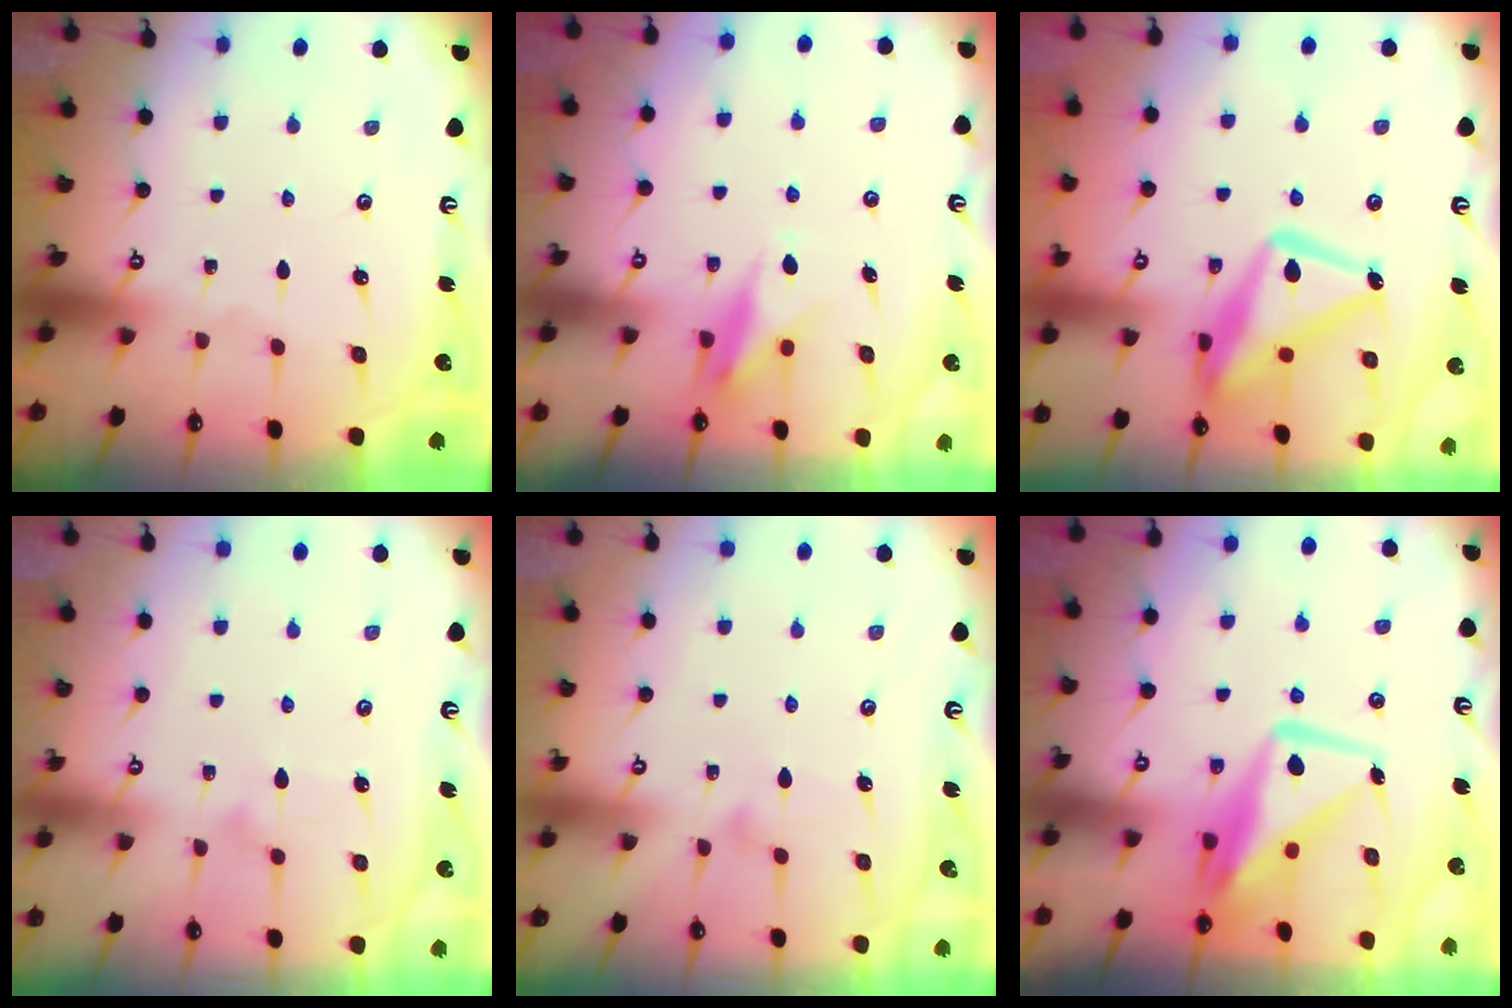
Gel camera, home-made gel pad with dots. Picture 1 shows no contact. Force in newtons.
{"total": 8.8, "press": 8.7, "slide": 0.4}
{"total": 18.5, "press": 18.4, "slide": 1.7}
{"total": 9.0, "press": 9.0, "slide": 0.4}
{"total": 8.4, "press": 8.4, "slide": 0.2}
{"total": 11.3, "press": 11.2, "slide": 0.8}